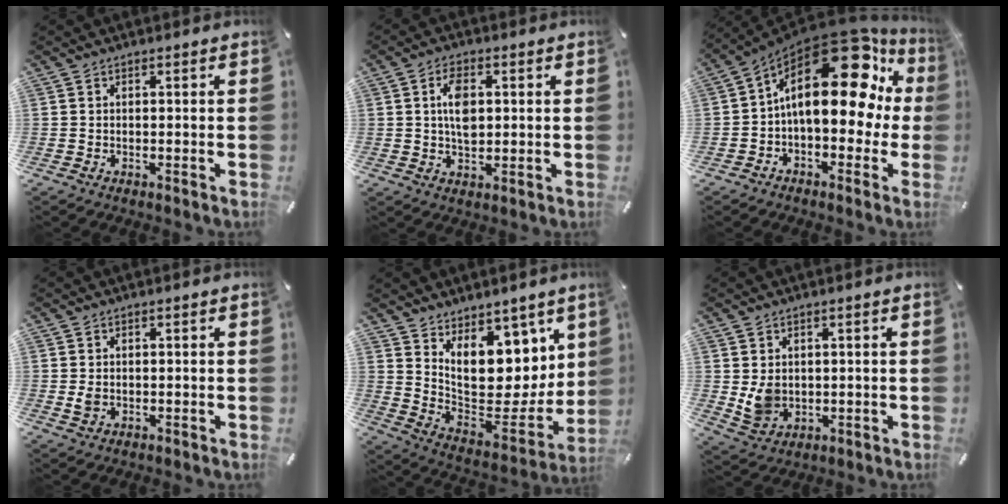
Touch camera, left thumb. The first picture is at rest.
{"total": 6.6, "force": [1.1, 3.7, 5.3], "torque": [-0.094, -0.001, 0.011]}
{"total": 23.0, "force": [7.7, 11.7, 18.3], "torque": [-0.284, -0.056, 0.126]}
{"total": 1.6, "force": [0.0, 1.4, 0.8], "torque": [-0.009, -0.001, -0.001]}
{"total": 13.9, "force": [7.1, 9.4, 7.4], "torque": [-0.103, -0.086, 0.140]}
{"total": 5.6, "force": [1.1, 5.1, 2.1], "torque": [-0.050, -0.004, 0.021]}